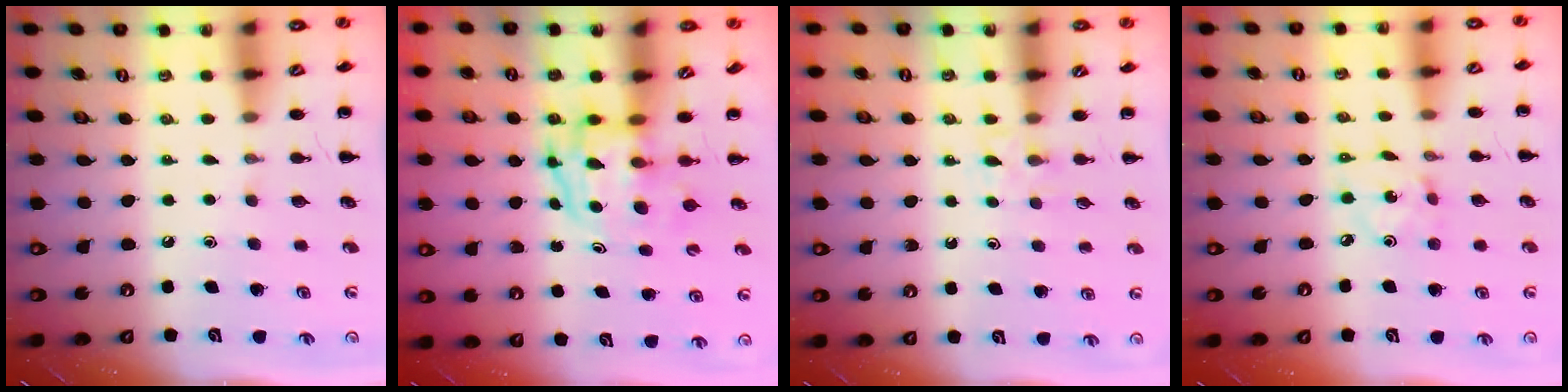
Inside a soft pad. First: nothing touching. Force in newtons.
{"total": 3.7, "press": 3.7, "slide": 0.6}
{"total": 3.2, "press": 3.0, "slide": 1.1}
{"total": 2.2, "press": 2.2, "slide": 0.4}